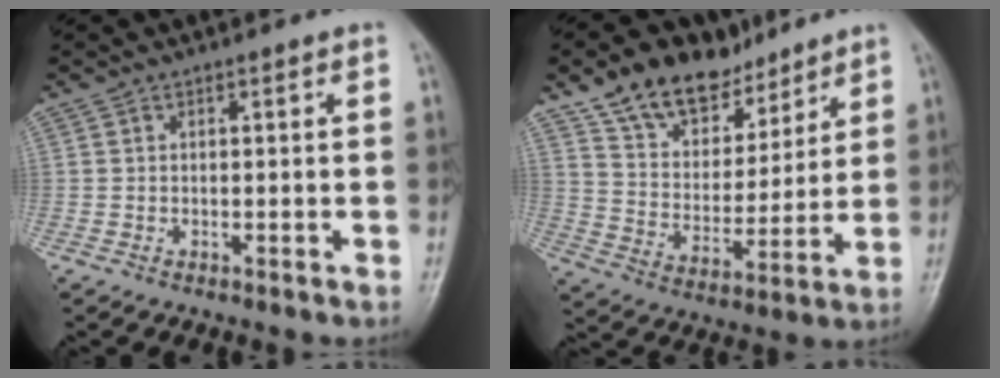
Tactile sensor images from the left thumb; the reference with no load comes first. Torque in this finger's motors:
{"motor_torque": [0.47, 0.81, 1.06, -0.89, 0.08]}